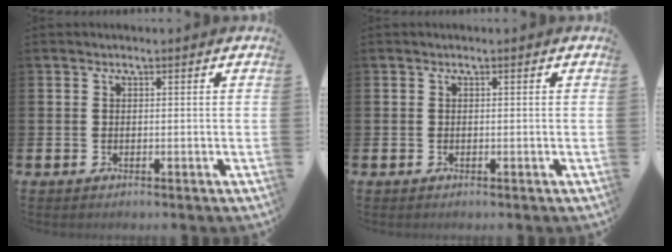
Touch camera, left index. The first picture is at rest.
{"total": 0.0}